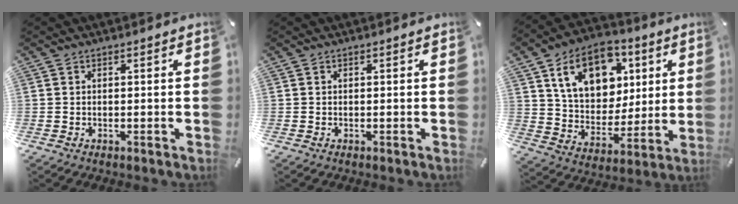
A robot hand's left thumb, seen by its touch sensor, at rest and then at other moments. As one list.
[{"total": 0.0}, {"total": 16.9, "force": [7.6, 12.5, 8.6], "torque": [-0.142, -0.019, 0.144]}]